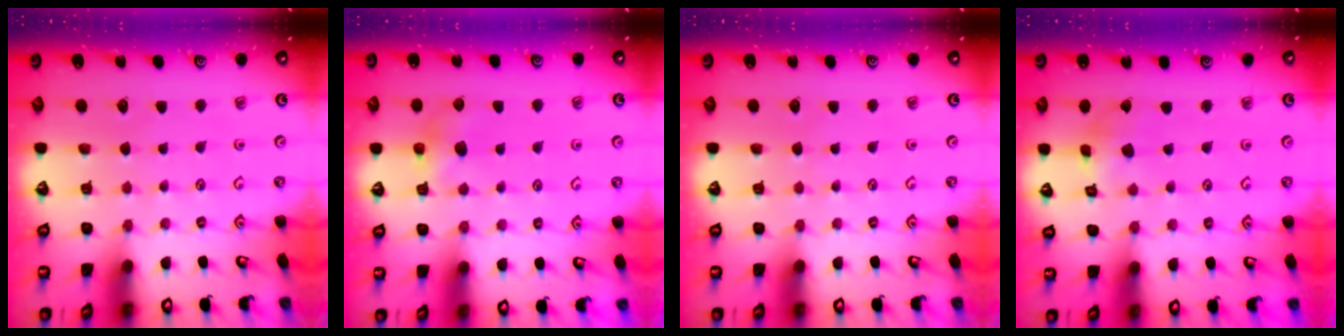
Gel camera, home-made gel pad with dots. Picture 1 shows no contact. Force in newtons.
{"total": 5.8, "press": 5.8, "slide": 0.4}
{"total": 0.0}
{"total": 2.4, "press": 2.4, "slide": 0.5}